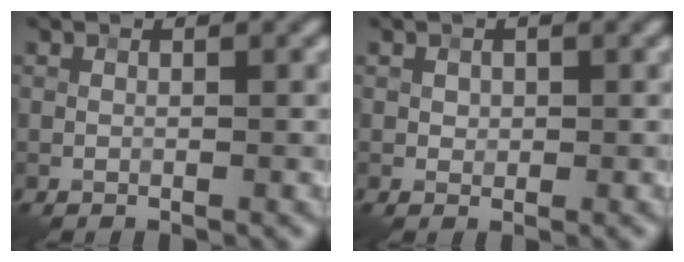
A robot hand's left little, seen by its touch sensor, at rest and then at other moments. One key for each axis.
{"total": 0.7, "fx": 0.2, "fy": 0.6, "fz": 0.2, "tx": -0.001, "ty": -0.003, "tz": 0.004}